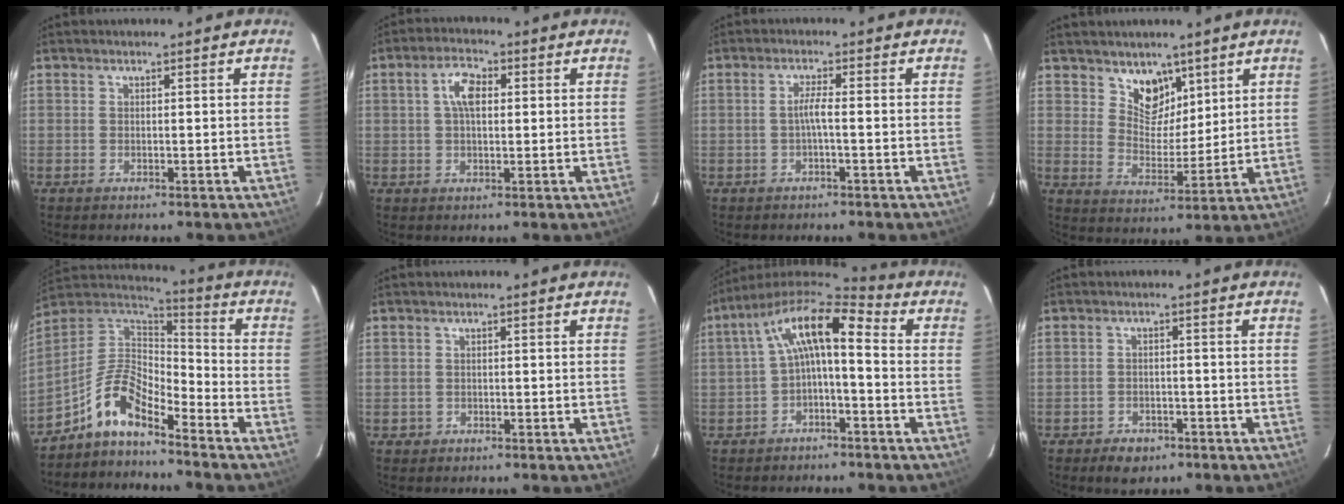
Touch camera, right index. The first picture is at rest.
{"total": 5.1, "force": [1.0, 2.7, 4.2], "torque": [-0.079, 0.016, 0.020]}
{"total": 2.1, "force": [-0.7, -0.2, 1.9], "torque": [-0.039, 0.002, -0.014]}
{"total": 7.2, "force": [5.0, 4.7, 2.3], "torque": [-0.025, -0.014, 0.091]}
{"total": 10.7, "force": [-7.8, 3.5, 6.5], "torque": [-0.141, 0.025, -0.160]}
{"total": 0.9, "force": [-0.1, 0.9, 0.0], "torque": [0.002, 0.004, 0.001]}
{"total": 10.8, "force": [-0.2, 4.0, 10.0], "torque": [-0.195, 0.029, -0.011]}
{"total": 4.8, "force": [-3.2, 3.1, 1.7], "torque": [-0.044, 0.006, -0.041]}